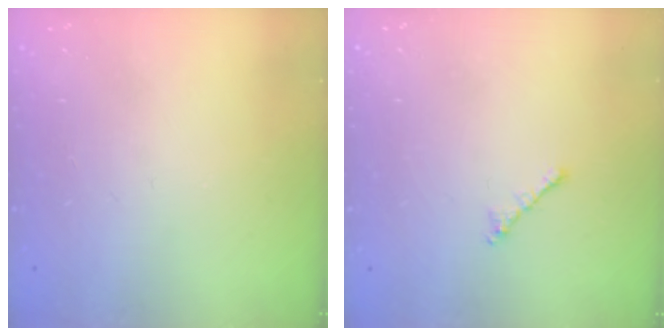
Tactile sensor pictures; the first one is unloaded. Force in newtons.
{"total": 1.0, "press": 0.9, "slide": 0.4}